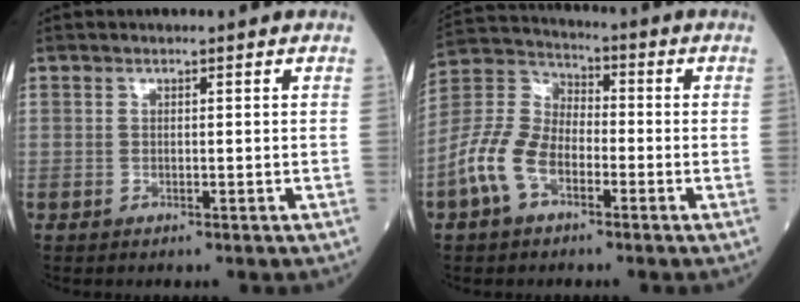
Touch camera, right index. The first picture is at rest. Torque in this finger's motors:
{"motor_torque": [0.79, -0.54, 0.21, 0.10]}